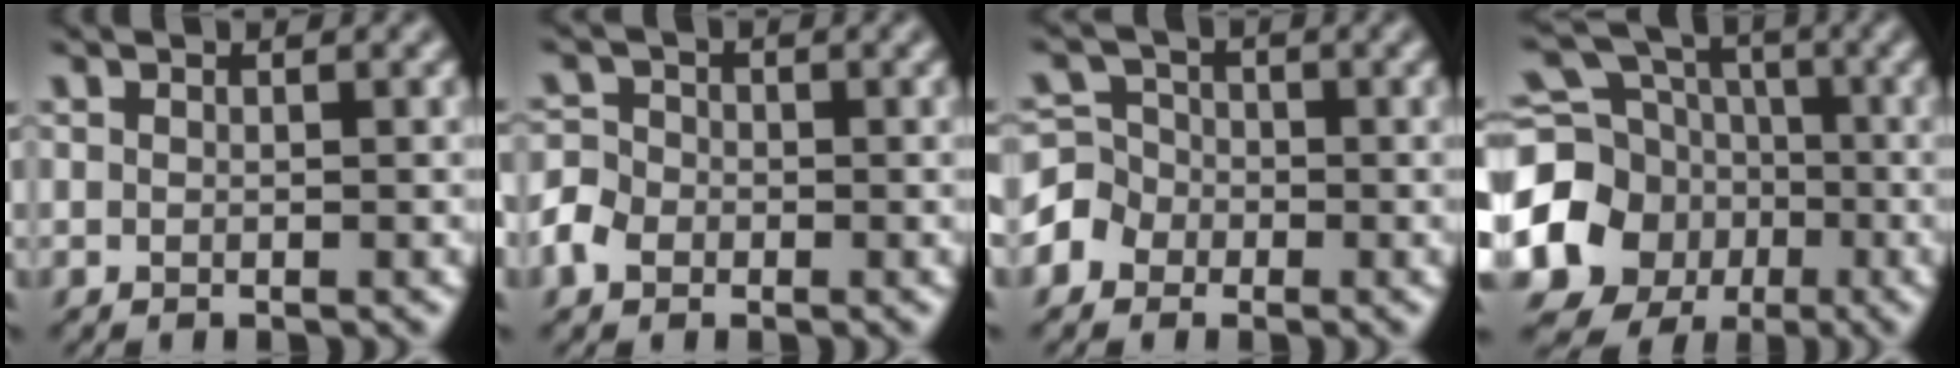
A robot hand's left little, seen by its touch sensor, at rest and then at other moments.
{"total": 3.1, "force": [-1.3, 2.5, 1.2], "torque": [-0.019, 0.002, -0.031]}
{"total": 4.8, "force": [-1.9, 4.4, 0.8], "torque": [0.002, 0.015, -0.062]}
{"total": 13.4, "force": [-3.3, 11.9, 5.2], "torque": [-0.127, -0.034, -0.081]}